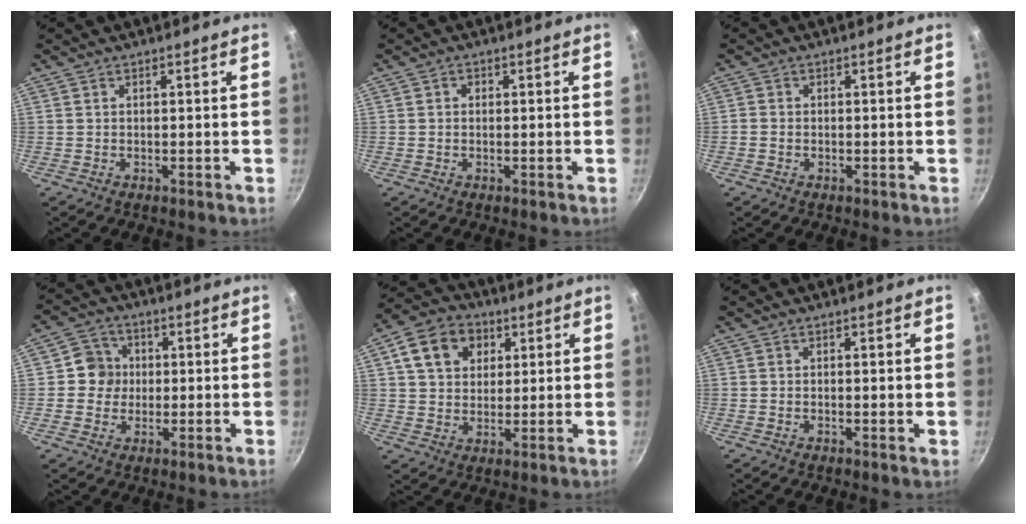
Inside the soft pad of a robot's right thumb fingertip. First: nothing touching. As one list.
[{"total": 1.0, "force": [0.1, 0.9, 0.4], "torque": [-0.005, 0.004, 0.000]}, {"total": 1.0, "force": [-0.4, 0.8, 0.3], "torque": [-0.005, 0.001, -0.010]}, {"total": 6.2, "force": [0.4, 5.9, 1.7], "torque": [0.011, 0.007, -0.008]}, {"total": 11.0, "force": [4.1, 8.6, 5.6], "torque": [-0.075, 0.003, 0.058]}, {"total": 0.6, "force": [0.0, 0.1, 0.6], "torque": [-0.008, -0.003, -0.002]}]